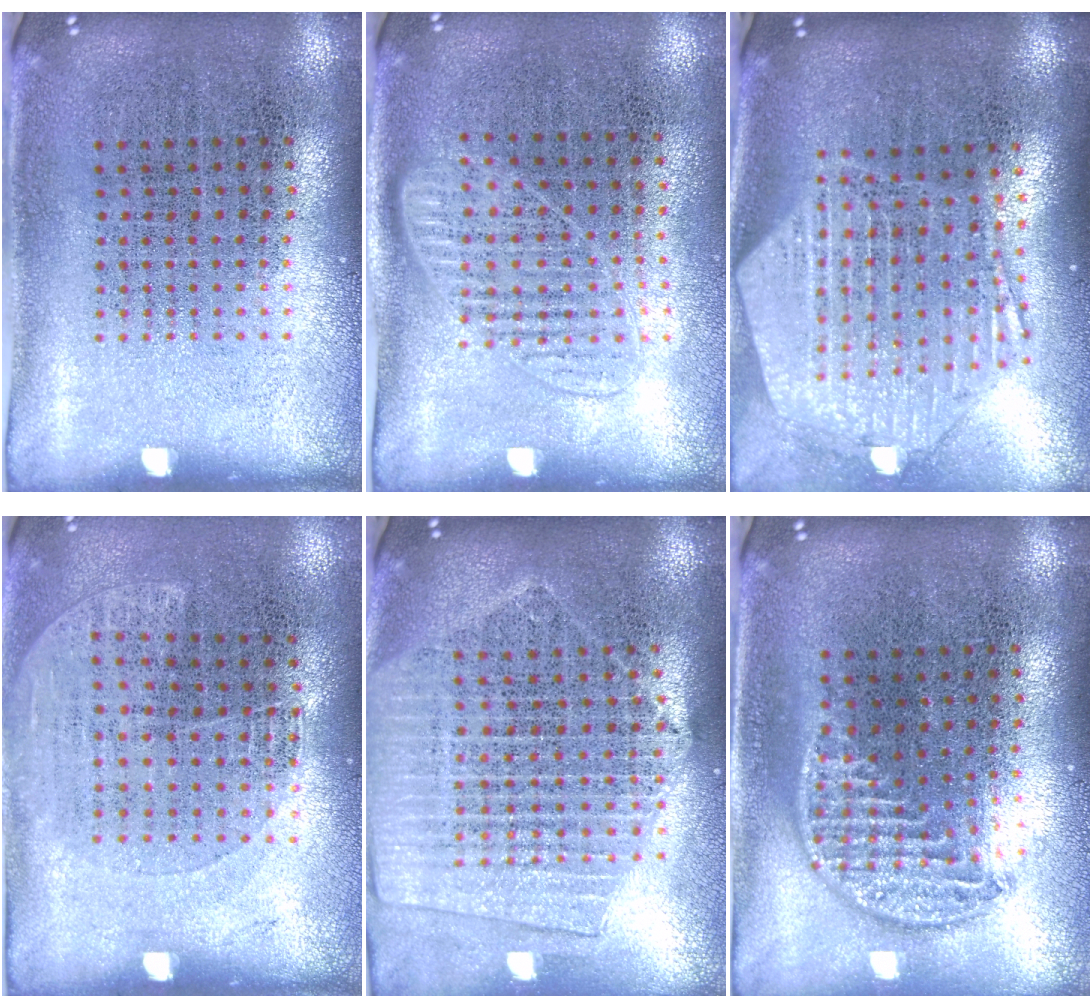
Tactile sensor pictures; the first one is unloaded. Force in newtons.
{"total": 1.2, "press": 1.0, "slide": 0.6}
{"total": 2.7, "press": 2.2, "slide": 1.5}
{"total": 1.1, "press": 0.9, "slide": 0.6}
{"total": 2.0, "press": 1.8, "slide": 0.9}
{"total": 1.2, "press": 1.1, "slide": 0.5}